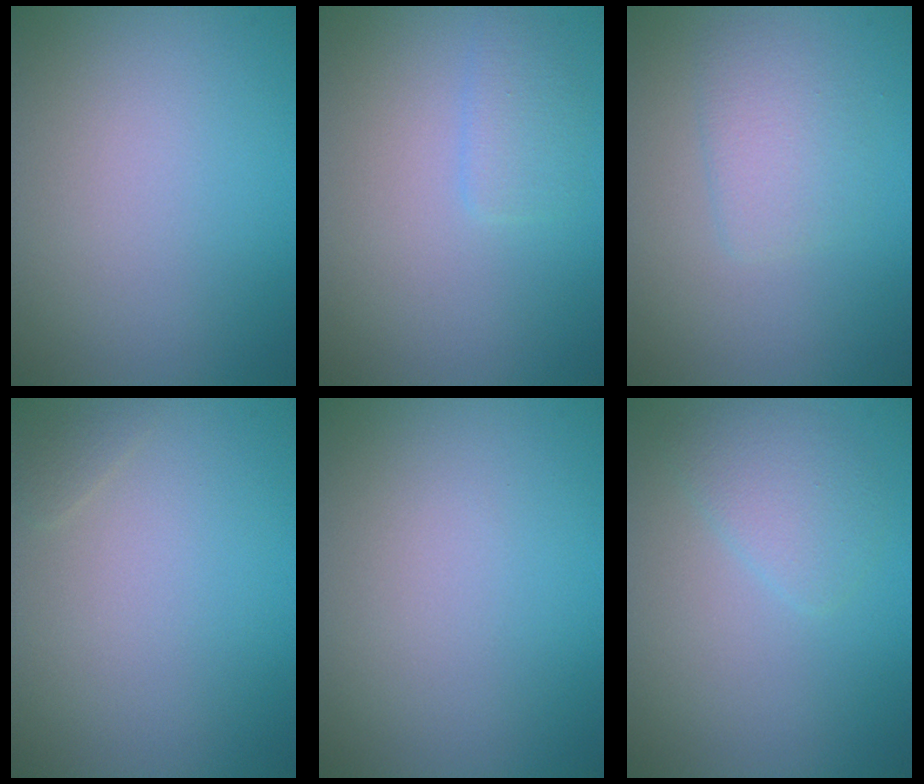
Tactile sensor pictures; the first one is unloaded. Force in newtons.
{"total": 1.4, "press": 1.4, "slide": 0.1}
{"total": 2.1, "press": 2.1, "slide": 0.1}
{"total": 0.5, "press": 0.5, "slide": 0.0}
{"total": 0.0}
{"total": 2.2, "press": 2.1, "slide": 0.1}